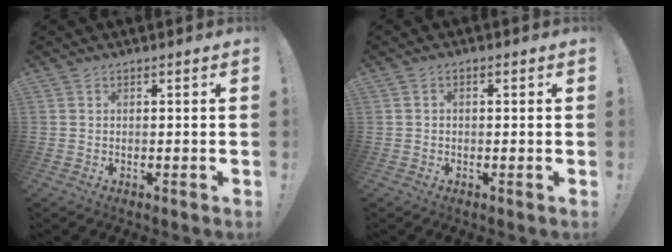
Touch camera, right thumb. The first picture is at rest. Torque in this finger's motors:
{"motor_torque": [-0.06, -0.18, -0.27, 0.19, 0.08]}